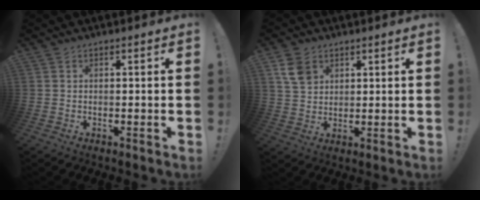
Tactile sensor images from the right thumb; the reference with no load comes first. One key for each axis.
{"total": 7.6, "fx": 3.7, "fy": 5.7, "fz": 3.4, "tx": -0.047, "ty": -0.011, "tz": 0.073}